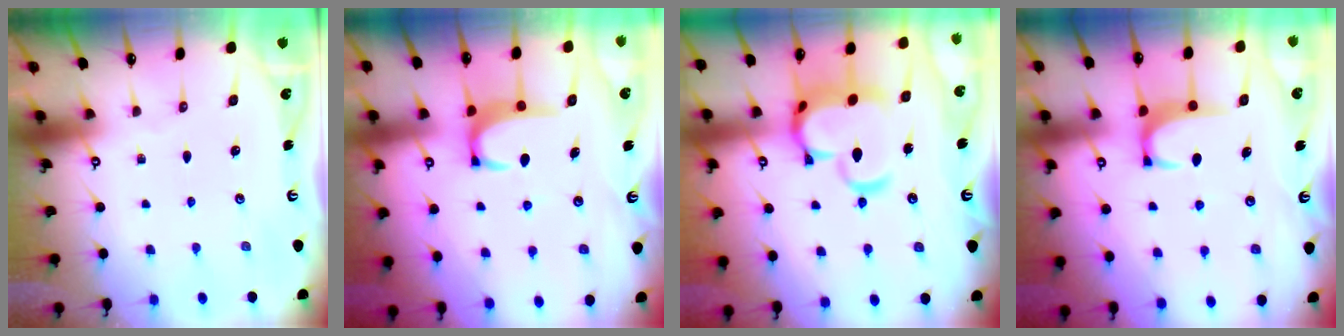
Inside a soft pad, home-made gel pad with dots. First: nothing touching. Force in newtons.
{"total": 3.4, "press": 3.3, "slide": 0.6}
{"total": 8.8, "press": 8.8, "slide": 1.2}
{"total": 2.7, "press": 2.7, "slide": 0.4}